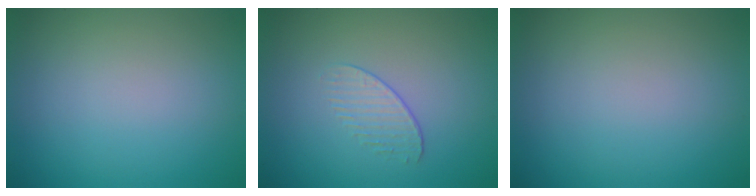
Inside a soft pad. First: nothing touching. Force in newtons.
{"total": 1.2, "press": 0.6, "slide": 1.0}
{"total": 0.0}